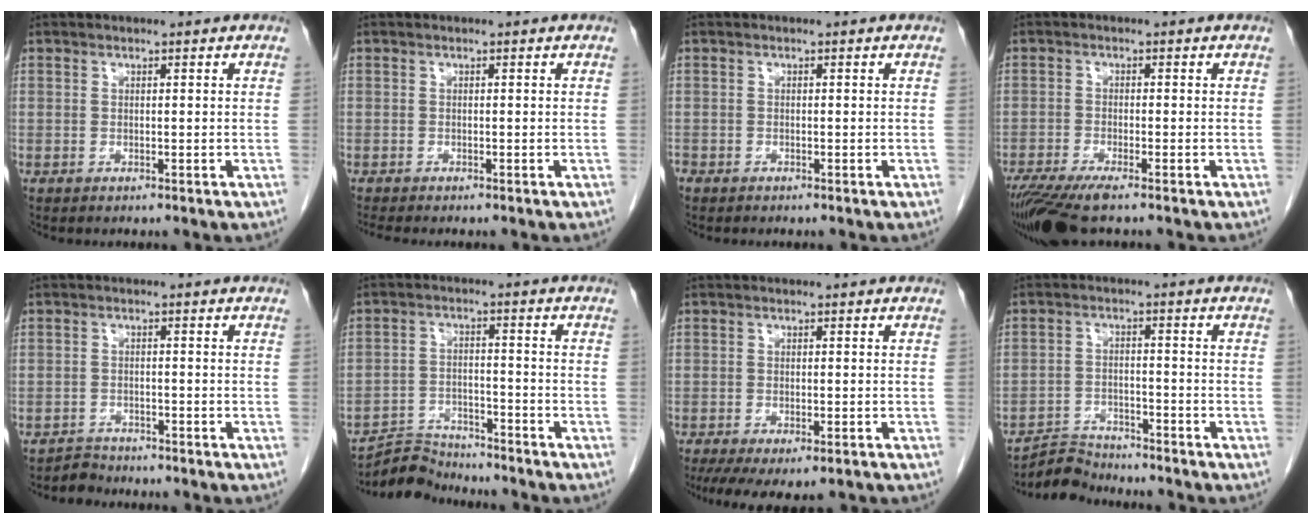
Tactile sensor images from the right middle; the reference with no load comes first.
{"total": 2.1, "force": [-1.9, 0.0, 0.9], "torque": [-0.017, -0.005, -0.028]}
{"total": 1.1, "force": [-0.8, 0.6, 0.2], "torque": [-0.011, -0.001, -0.018]}
{"total": 7.2, "force": [-5.5, 0.6, 4.6], "torque": [-0.078, -0.019, -0.096]}
{"total": 2.1, "force": [-1.9, 0.4, -0.9], "torque": [0.017, -0.005, -0.035]}
{"total": 6.4, "force": [-6.3, 0.8, -0.7], "torque": [0.007, 0.001, -0.114]}
{"total": 9.0, "force": [-6.2, 3.2, 5.7], "torque": [-0.093, -0.018, -0.091]}
{"total": 5.0, "force": [-4.9, 0.6, -0.9], "torque": [0.013, -0.003, -0.088]}